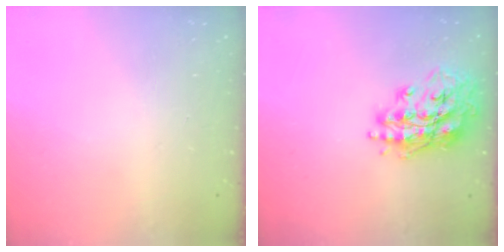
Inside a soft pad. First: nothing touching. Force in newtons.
{"total": 17.4, "press": 17.4, "slide": 1.4}